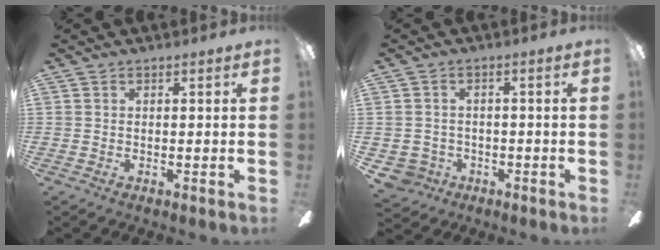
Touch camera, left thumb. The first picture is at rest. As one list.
[{"total": 3.8, "force": [-1.6, 3.4, 0.6], "torque": [-0.036, 0.003, -0.035]}]